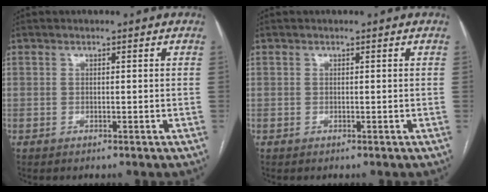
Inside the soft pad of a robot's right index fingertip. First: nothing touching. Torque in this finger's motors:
{"motor_torque": [0.00, 0.00, 0.01, 0.00]}